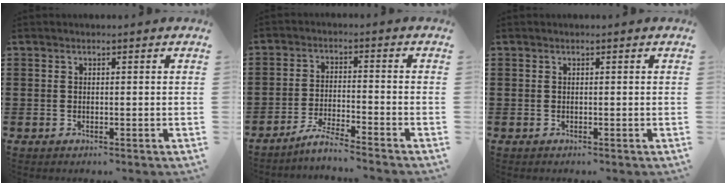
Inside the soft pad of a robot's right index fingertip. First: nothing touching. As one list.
[{"total": 4.1, "force": [-3.9, -0.7, 1.1], "torque": [-0.026, -0.006, -0.078]}, {"total": 0.0}]